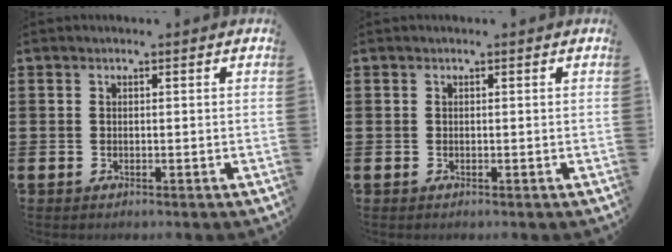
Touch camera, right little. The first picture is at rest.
{"total": 0.0}